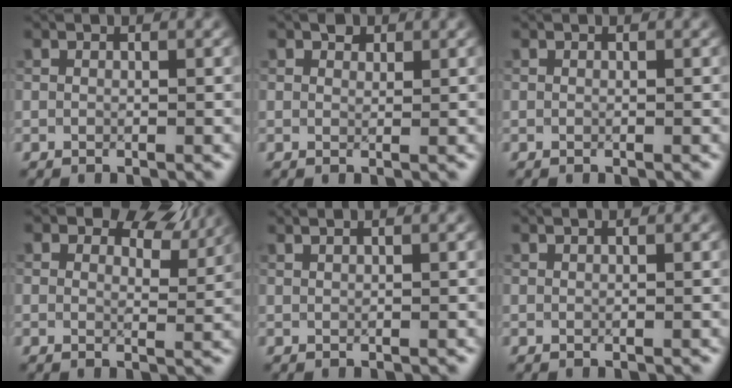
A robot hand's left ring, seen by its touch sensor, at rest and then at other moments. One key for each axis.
{"total": 0.9, "fx": 0.8, "fy": 0.5, "fz": 0.1, "tx": 0.000, "ty": 0.000, "tz": 0.012}
{"total": 0.0}
{"total": 6.2, "fx": 4.5, "fy": 2.8, "fz": 3.2, "tx": -0.048, "ty": 0.003, "tz": 0.056}
{"total": 0.5, "fx": 0.4, "fy": -0.2, "fz": 0.2, "tx": -0.010, "ty": -0.002, "tz": 0.008}
{"total": 0.0}